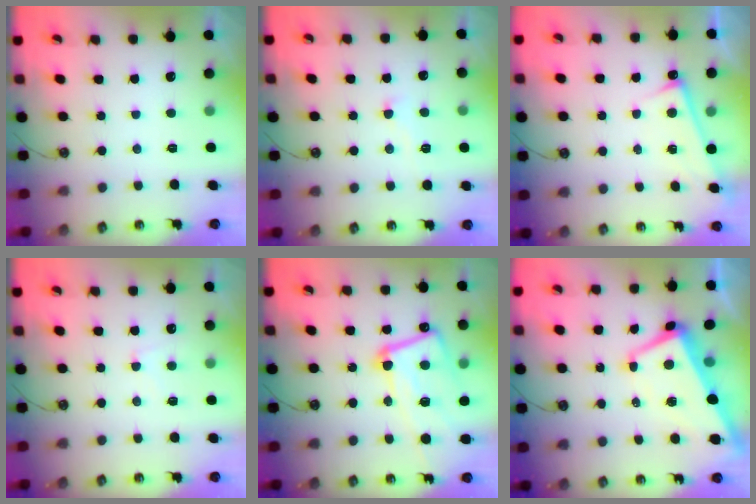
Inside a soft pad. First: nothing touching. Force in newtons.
{"total": 1.9, "press": 1.8, "slide": 0.8}
{"total": 4.2, "press": 4.2, "slide": 0.4}
{"total": 1.3, "press": 1.2, "slide": 0.6}
{"total": 17.5, "press": 17.4, "slide": 1.5}
{"total": 1.4, "press": 0.9, "slide": 1.0}